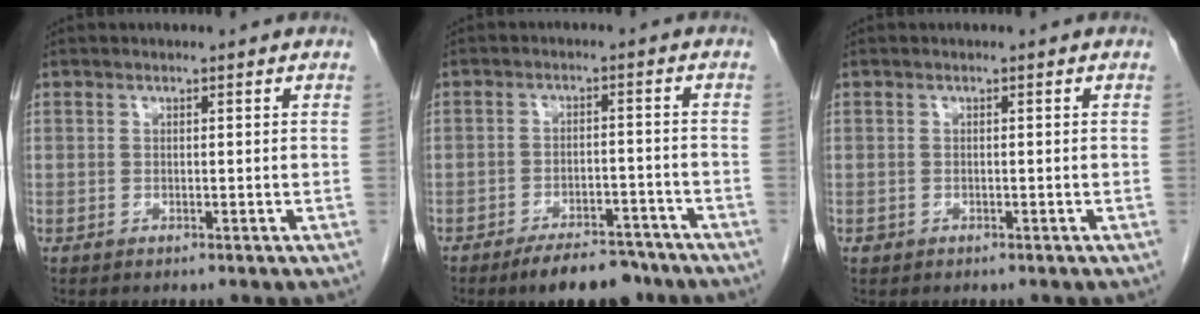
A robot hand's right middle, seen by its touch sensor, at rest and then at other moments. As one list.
[{"total": 8.1, "force": [-6.5, 2.9, 3.8], "torque": [-0.049, 0.001, -0.103]}, {"total": 0.6, "force": [-0.3, 0.5, 0.1], "torque": [-0.005, 0.003, -0.005]}]